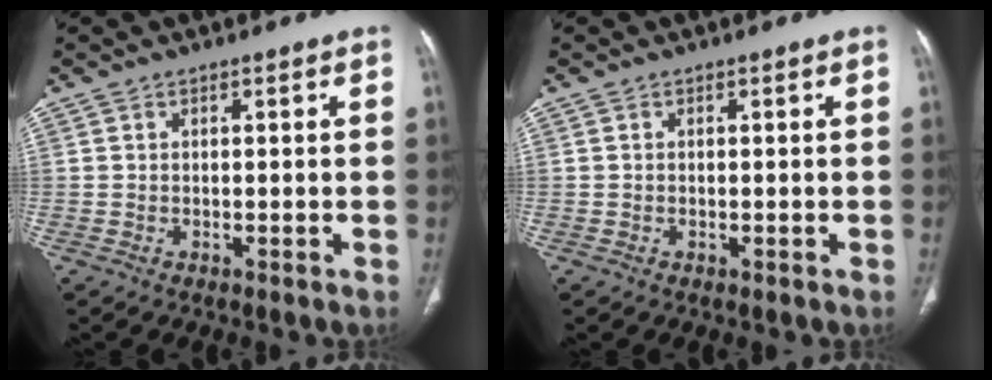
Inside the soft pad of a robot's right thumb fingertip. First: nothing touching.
{"total": 0.0}